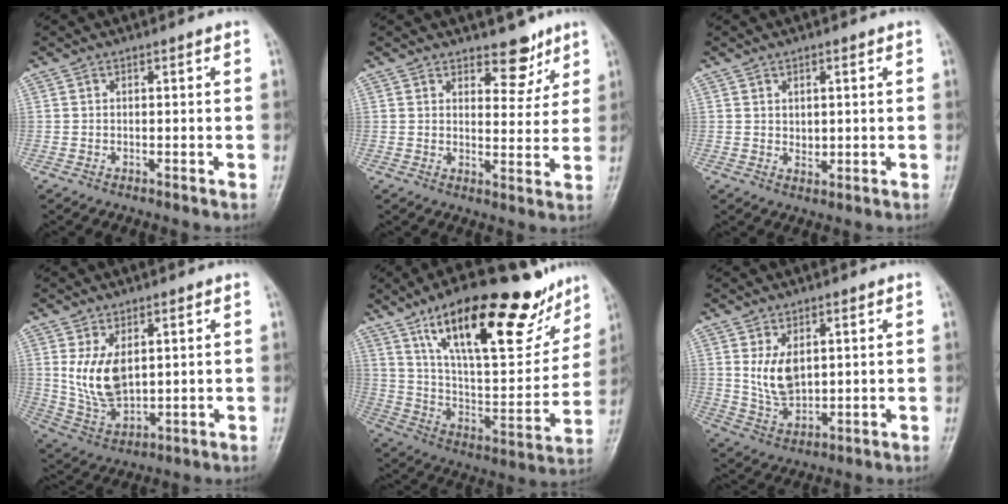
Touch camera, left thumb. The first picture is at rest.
{"total": 6.1, "force": [4.5, 3.2, 2.6], "torque": [-0.003, -0.032, 0.066]}
{"total": 2.3, "force": [0.8, 1.6, 1.5], "torque": [-0.015, -0.008, 0.015]}
{"total": 9.7, "force": [2.3, 5.8, 7.4], "torque": [-0.127, -0.021, 0.061]}
{"total": 28.6, "force": [17.5, 9.9, 20.3], "torque": [-0.267, -0.041, 0.288]}
{"total": 7.2, "force": [2.0, 4.5, 5.3], "torque": [-0.080, -0.018, 0.050]}